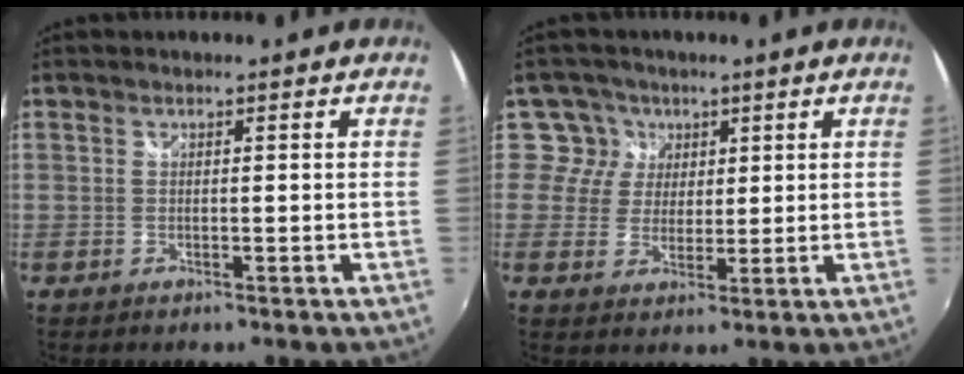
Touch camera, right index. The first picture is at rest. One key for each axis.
{"total": 5.3, "fx": 2.1, "fy": 4.9, "fz": 0.0, "tx": 0.017, "ty": 0.007, "tz": 0.027}